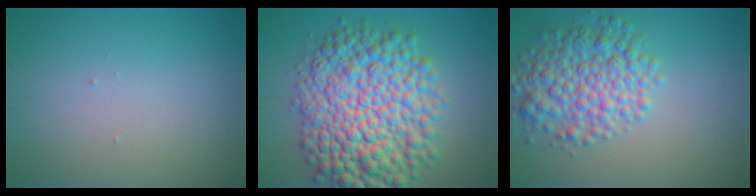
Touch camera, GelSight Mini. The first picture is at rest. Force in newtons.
{"total": 12.5, "press": 12.5, "slide": 0.2}
{"total": 5.9, "press": 5.9, "slide": 0.1}